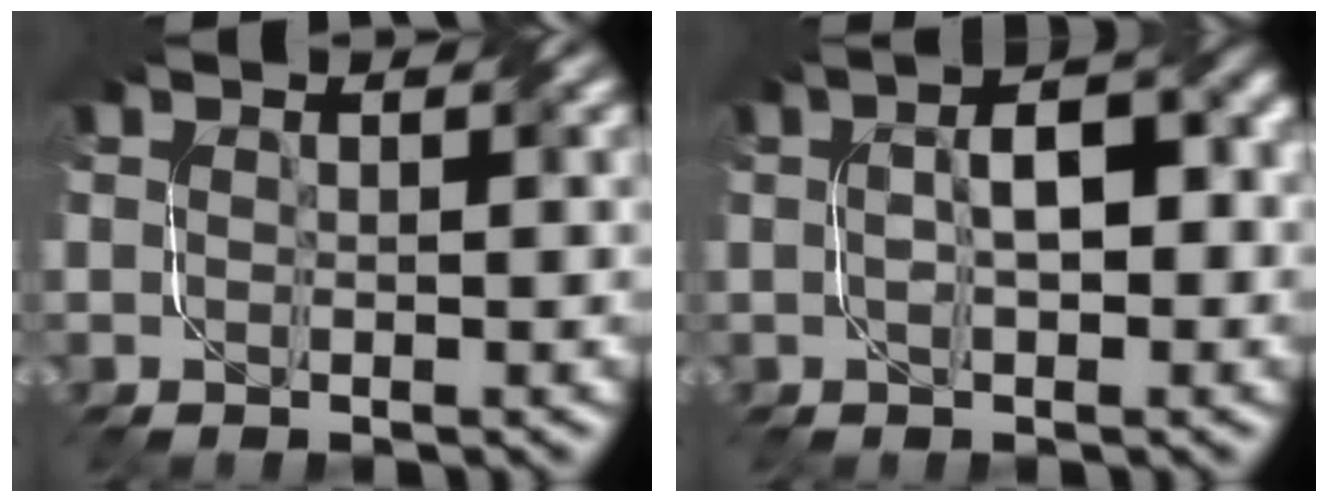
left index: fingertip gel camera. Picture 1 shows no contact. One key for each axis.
{"total": 4.7, "fx": 0.0, "fy": 1.8, "fz": 4.3, "tx": -0.069, "ty": 0.007, "tz": 0.000}